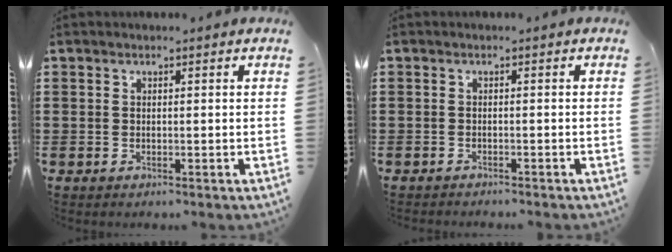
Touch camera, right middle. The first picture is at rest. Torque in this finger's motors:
{"motor_torque": [1.02, -0.21, 0.06, 0.02]}